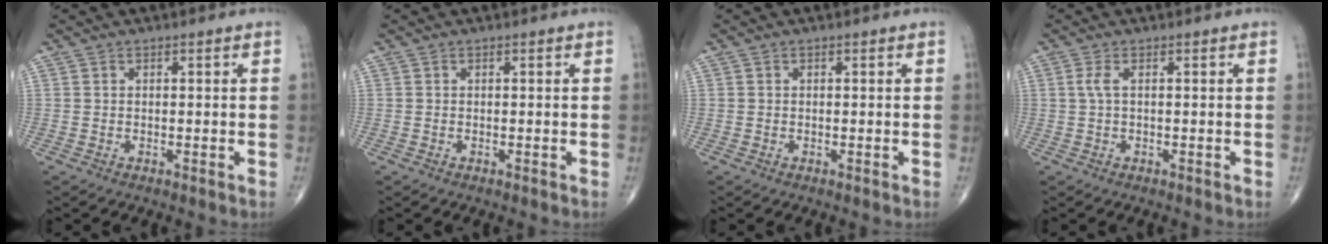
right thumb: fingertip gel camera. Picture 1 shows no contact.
{"total": 0.0}
{"total": 0.0}
{"total": 1.6, "force": [0.2, 0.4, 1.5], "torque": [-0.046, 0.004, 0.005]}